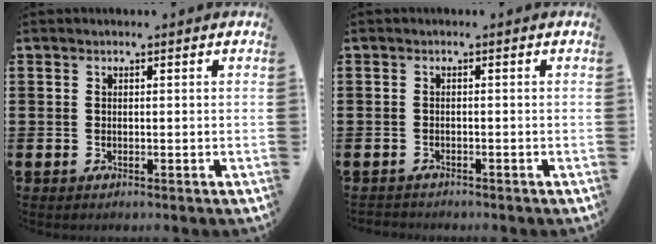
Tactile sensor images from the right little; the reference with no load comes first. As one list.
[{"total": 0.7, "force": [-0.7, 0.1, 0.0], "torque": [-0.001, 0.000, -0.015]}]